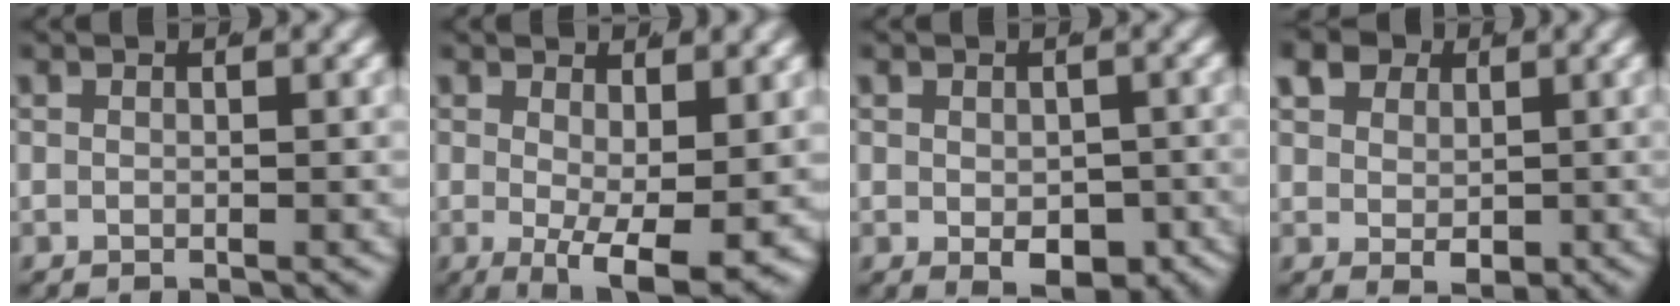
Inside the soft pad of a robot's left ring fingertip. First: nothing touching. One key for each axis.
{"total": 5.7, "fx": -2.3, "fy": 1.6, "fz": 5.0, "tx": -0.080, "ty": -0.043, "tz": -0.014}
{"total": 3.1, "fx": -1.5, "fy": 1.6, "fz": 2.2, "tx": -0.033, "ty": -0.024, "tz": -0.009}
{"total": 4.8, "fx": 1.6, "fy": 3.5, "fz": 2.9, "tx": -0.052, "ty": -0.013, "tz": 0.034}